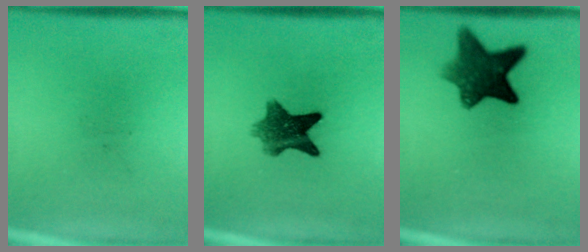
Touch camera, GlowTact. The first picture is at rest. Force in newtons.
{"total": 7.9}
{"total": 9.9}